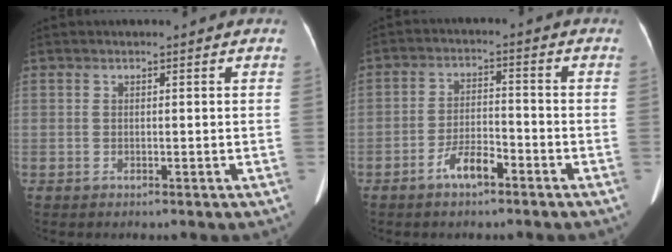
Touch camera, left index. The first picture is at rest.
{"total": 5.0, "force": [-3.3, 1.5, 3.4], "torque": [-0.071, 0.003, -0.058]}